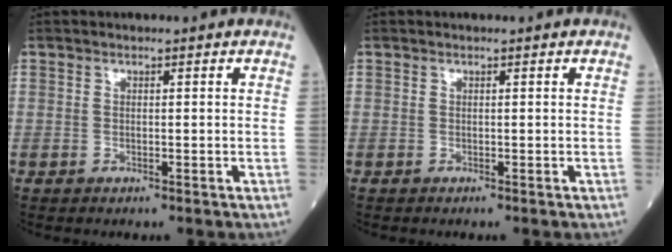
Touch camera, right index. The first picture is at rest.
{"total": 0.0}